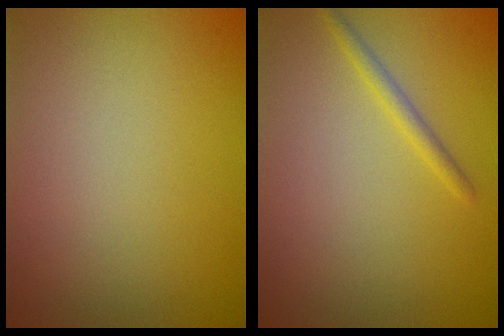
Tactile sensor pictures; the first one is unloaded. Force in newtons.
{"total": 1.3, "press": 1.2, "slide": 0.1}